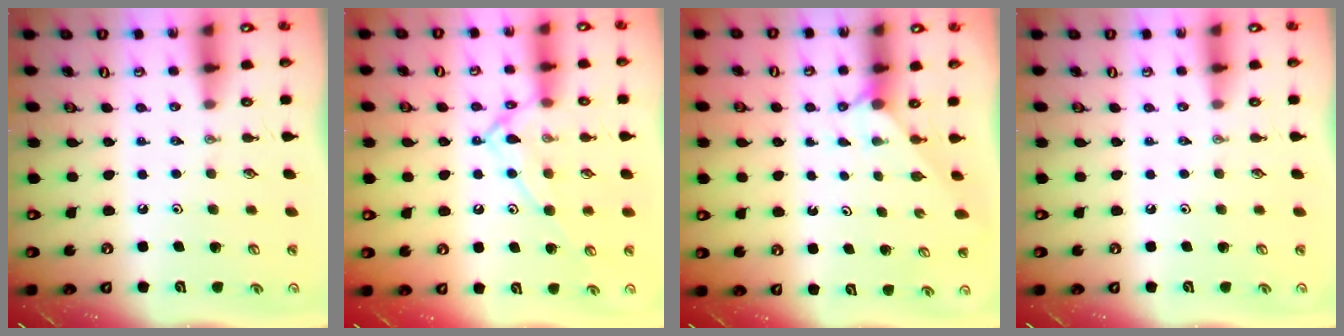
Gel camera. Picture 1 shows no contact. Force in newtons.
{"total": 13.7, "press": 13.7, "slide": 0.9}
{"total": 2.2, "press": 2.2, "slide": 0.2}
{"total": 0.0}